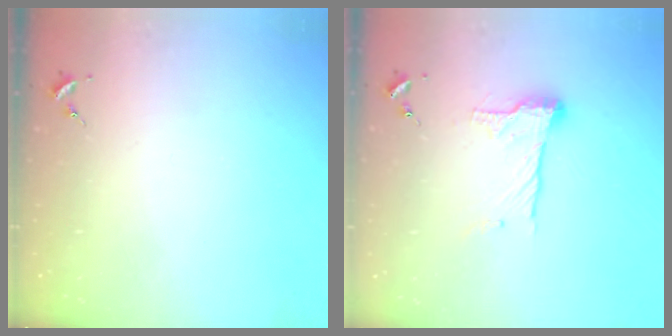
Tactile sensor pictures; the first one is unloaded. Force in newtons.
{"total": 13.7, "press": 13.6, "slide": 0.8}